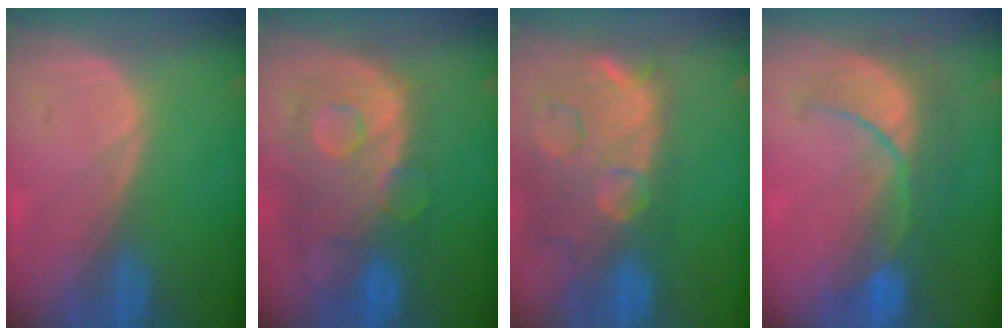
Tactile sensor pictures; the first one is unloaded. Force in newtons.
{"total": 11.3, "press": 9.8, "slide": 5.7}
{"total": 14.9, "press": 12.0, "slide": 8.9}
{"total": 8.3, "press": 8.3, "slide": 0.8}